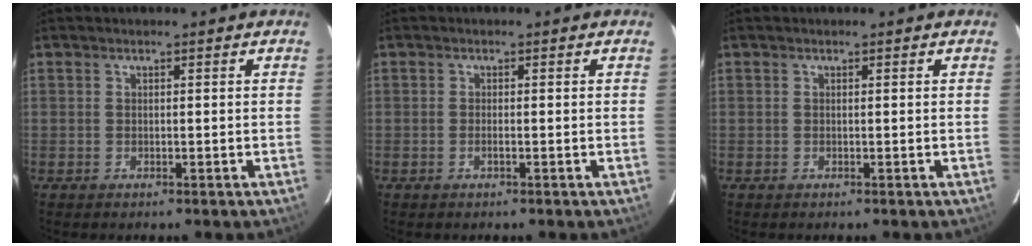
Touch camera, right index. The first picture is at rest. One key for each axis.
{"total": 0.7, "fx": -0.3, "fy": 0.1, "fz": 0.7, "tx": -0.016, "ty": 0.000, "tz": -0.004}
{"total": 0.0}